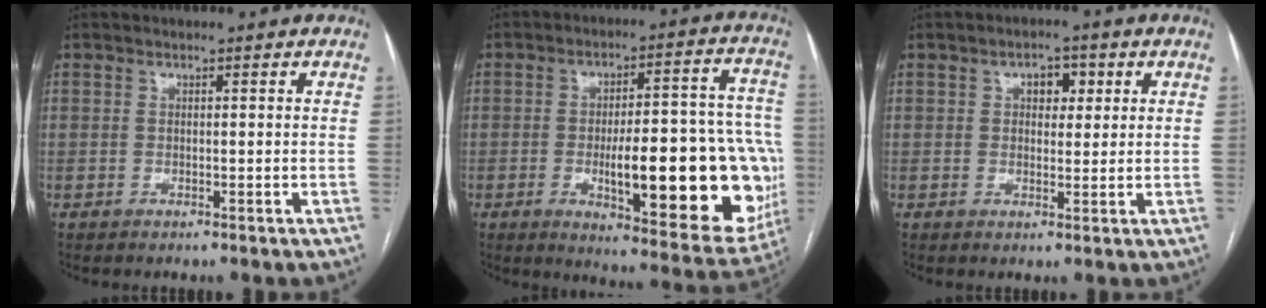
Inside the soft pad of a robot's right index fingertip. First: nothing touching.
{"total": 24.9, "force": [-4.8, 6.4, 23.6], "torque": [-0.241, 0.017, -0.044]}
{"total": 3.6, "force": [1.2, 2.2, 2.6], "torque": [-0.037, 0.012, 0.018]}